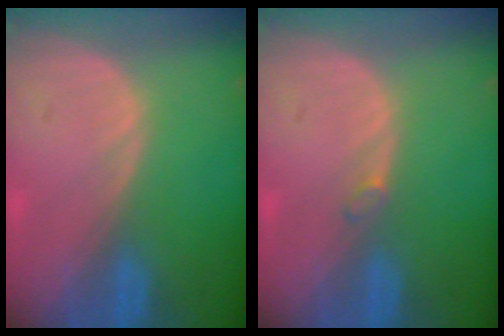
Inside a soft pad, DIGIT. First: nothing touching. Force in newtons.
{"total": 0.9, "press": 0.8, "slide": 0.2}